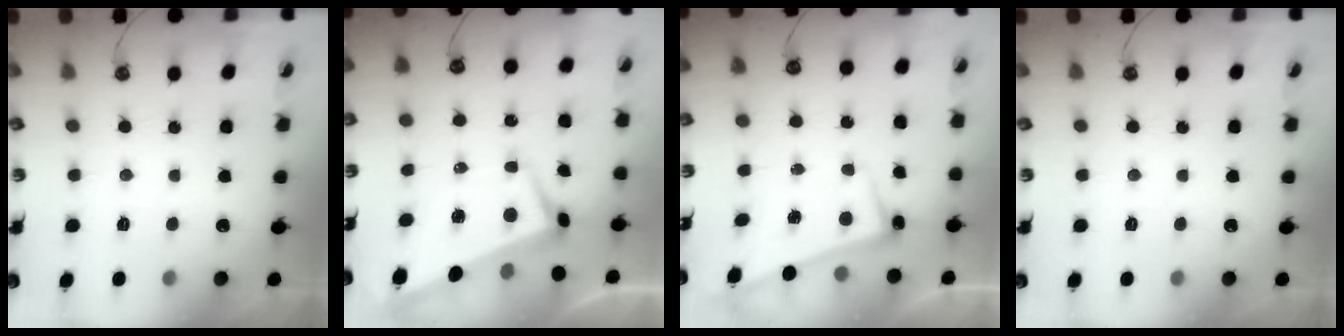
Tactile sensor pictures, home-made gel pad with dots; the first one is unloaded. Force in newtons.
{"total": 0.8, "press": 0.2, "slide": 0.8}
{"total": 2.6, "press": 2.5, "slide": 0.7}
{"total": 0.0}